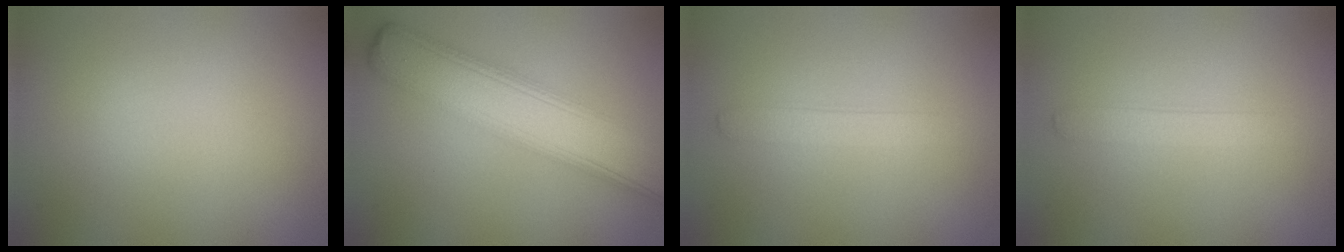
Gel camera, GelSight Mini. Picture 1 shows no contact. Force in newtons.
{"total": 7.8, "press": 7.8, "slide": 0.6}
{"total": 1.6, "press": 1.6, "slide": 0.0}
{"total": 1.6, "press": 1.6, "slide": 0.0}